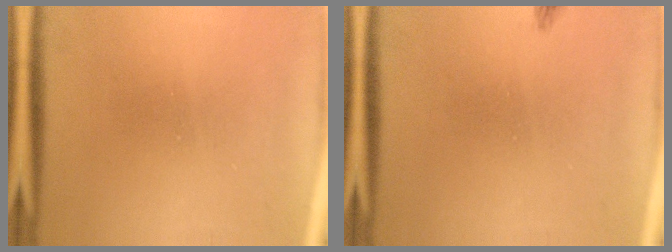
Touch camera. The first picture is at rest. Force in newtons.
{"total": 0.9}